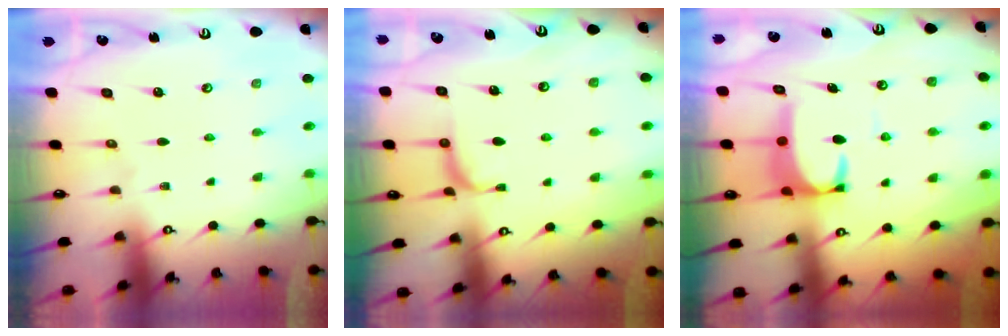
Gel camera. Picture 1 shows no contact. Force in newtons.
{"total": 1.1, "press": 0.9, "slide": 0.7}
{"total": 4.5, "press": 4.4, "slide": 1.1}